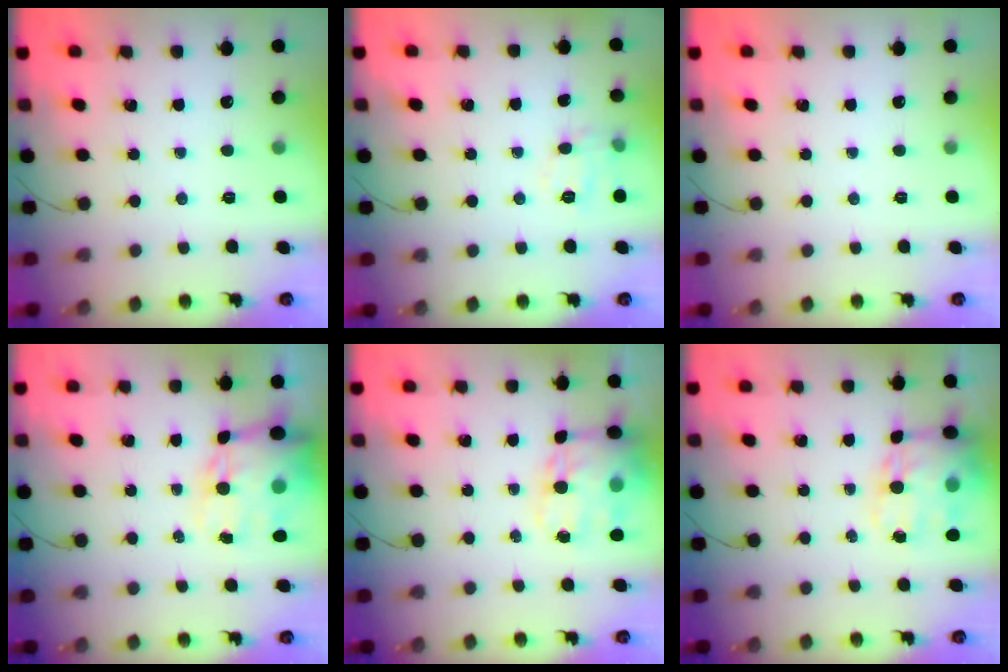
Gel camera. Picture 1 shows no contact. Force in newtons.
{"total": 8.5, "press": 8.4, "slide": 1.5}
{"total": 0.0}
{"total": 15.1, "press": 14.7, "slide": 3.3}
{"total": 17.0, "press": 16.5, "slide": 3.9}
{"total": 17.0, "press": 16.5, "slide": 3.9}